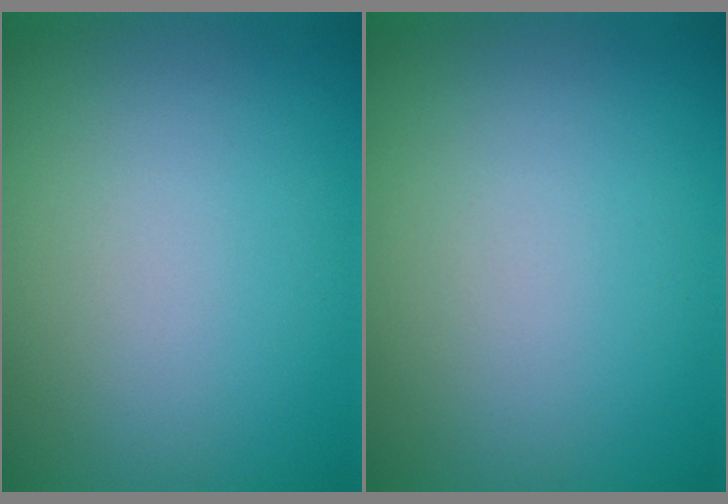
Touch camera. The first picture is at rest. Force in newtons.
{"total": 0.0}